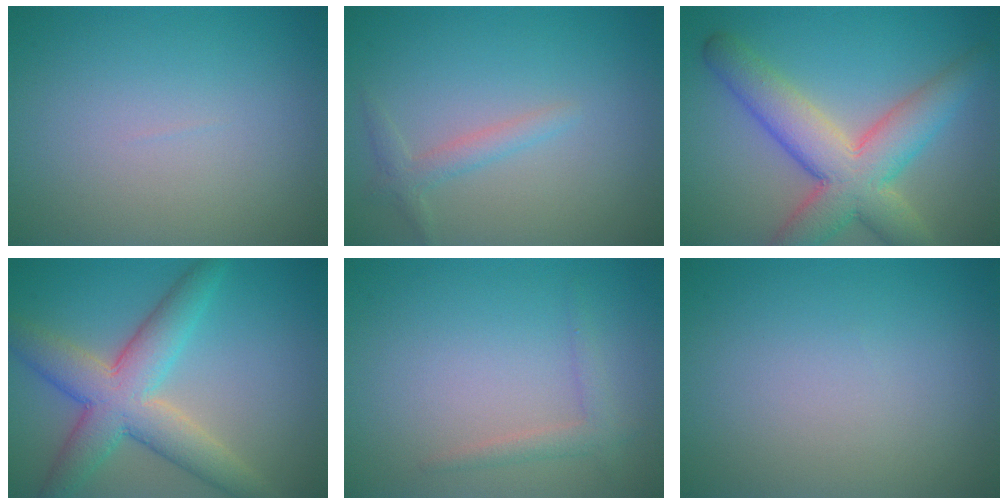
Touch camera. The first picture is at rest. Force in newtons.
{"total": 1.6, "press": 1.6, "slide": 0.1}
{"total": 8.1, "press": 8.1, "slide": 0.6}
{"total": 7.0, "press": 7.0, "slide": 0.2}
{"total": 1.5, "press": 1.4, "slide": 0.1}
{"total": 0.0}